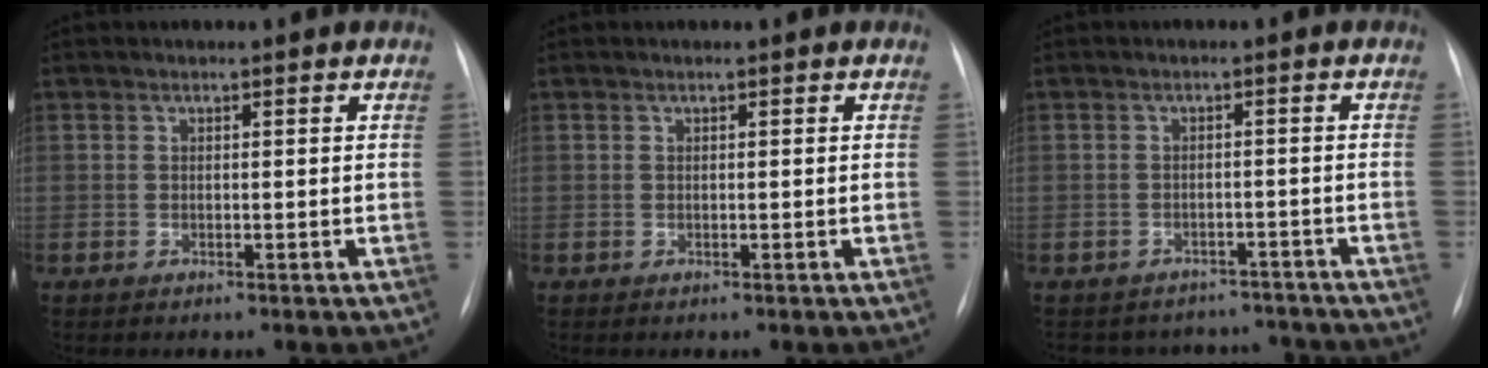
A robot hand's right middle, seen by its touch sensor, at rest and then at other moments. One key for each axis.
{"total": 0.0}
{"total": 8.8, "fx": -8.2, "fy": 3.1, "fz": 0.0, "tx": 0.001, "ty": 0.023, "tz": -0.095}